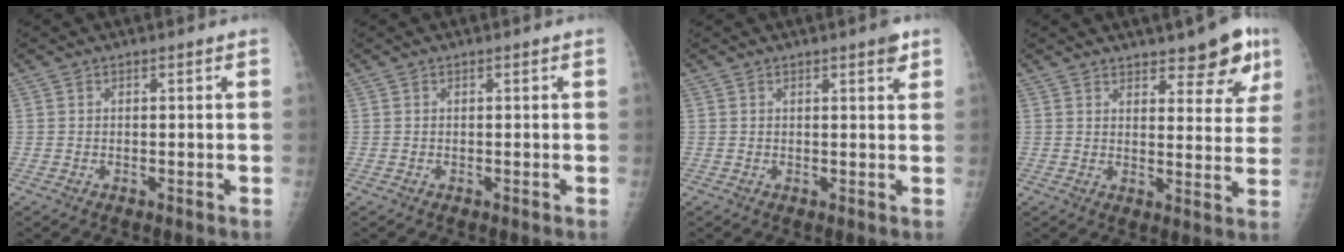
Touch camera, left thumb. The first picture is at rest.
{"total": 0.0}
{"total": 2.3, "force": [1.4, 0.5, 1.7], "torque": [-0.019, -0.006, 0.016]}
{"total": 9.4, "force": [6.3, 3.4, 6.1], "torque": [-0.042, -0.035, 0.083]}